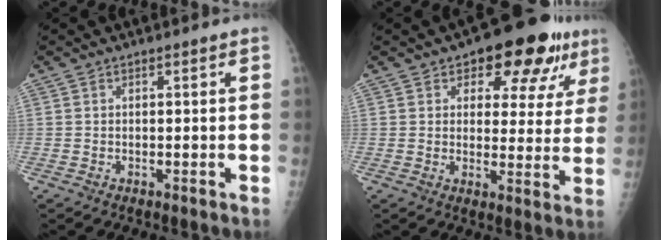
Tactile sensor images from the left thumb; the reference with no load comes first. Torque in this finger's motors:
{"motor_torque": [0.22, 0.41, 0.06, -0.22, 0.08]}